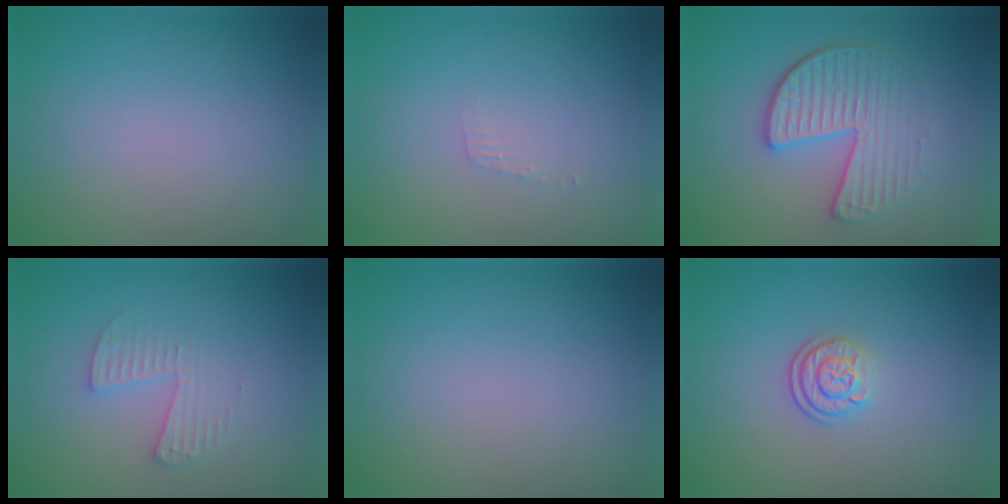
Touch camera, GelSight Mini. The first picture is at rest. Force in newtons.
{"total": 0.7, "press": 0.7, "slide": 0.1}
{"total": 4.0, "press": 3.5, "slide": 2.0}
{"total": 2.1, "press": 2.0, "slide": 0.1}
{"total": 0.0}
{"total": 2.3, "press": 1.9, "slide": 1.4}